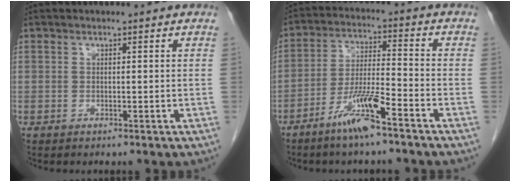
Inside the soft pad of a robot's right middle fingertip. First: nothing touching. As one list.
[{"total": 8.5, "force": [-5.7, 0.4, 6.4], "torque": [-0.130, -0.009, -0.109]}]